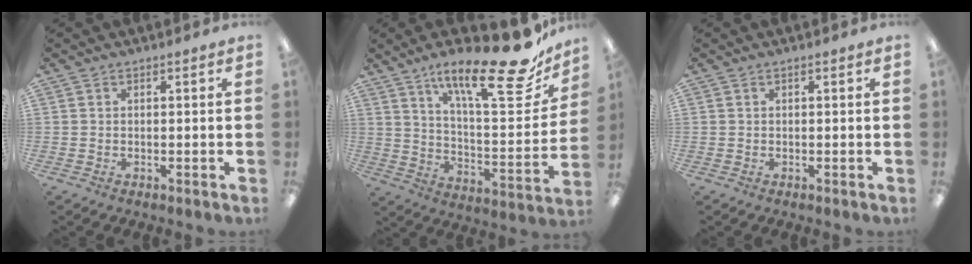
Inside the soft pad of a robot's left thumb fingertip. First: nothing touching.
{"total": 23.5, "force": [16.5, 5.8, 15.7], "torque": [-0.230, -0.116, 0.261]}
{"total": 0.0}